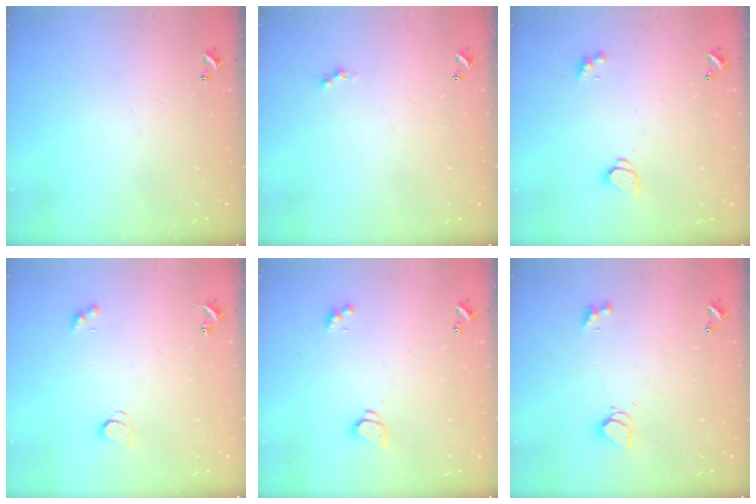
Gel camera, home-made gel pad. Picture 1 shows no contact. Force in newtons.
{"total": 0.5, "press": 0.4, "slide": 0.3}
{"total": 1.9, "press": 1.8, "slide": 0.3}
{"total": 2.2, "press": 2.1, "slide": 0.7}
{"total": 1.9, "press": 1.8, "slide": 0.3}
{"total": 2.5, "press": 2.5, "slide": 0.2}